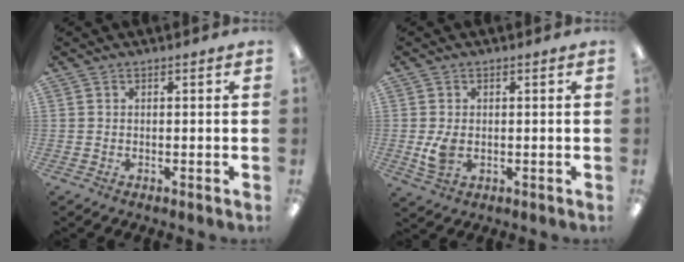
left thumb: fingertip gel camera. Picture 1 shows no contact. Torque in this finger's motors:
{"motor_torque": [-0.01, 0.02, -0.11, 0.09, 0.04]}